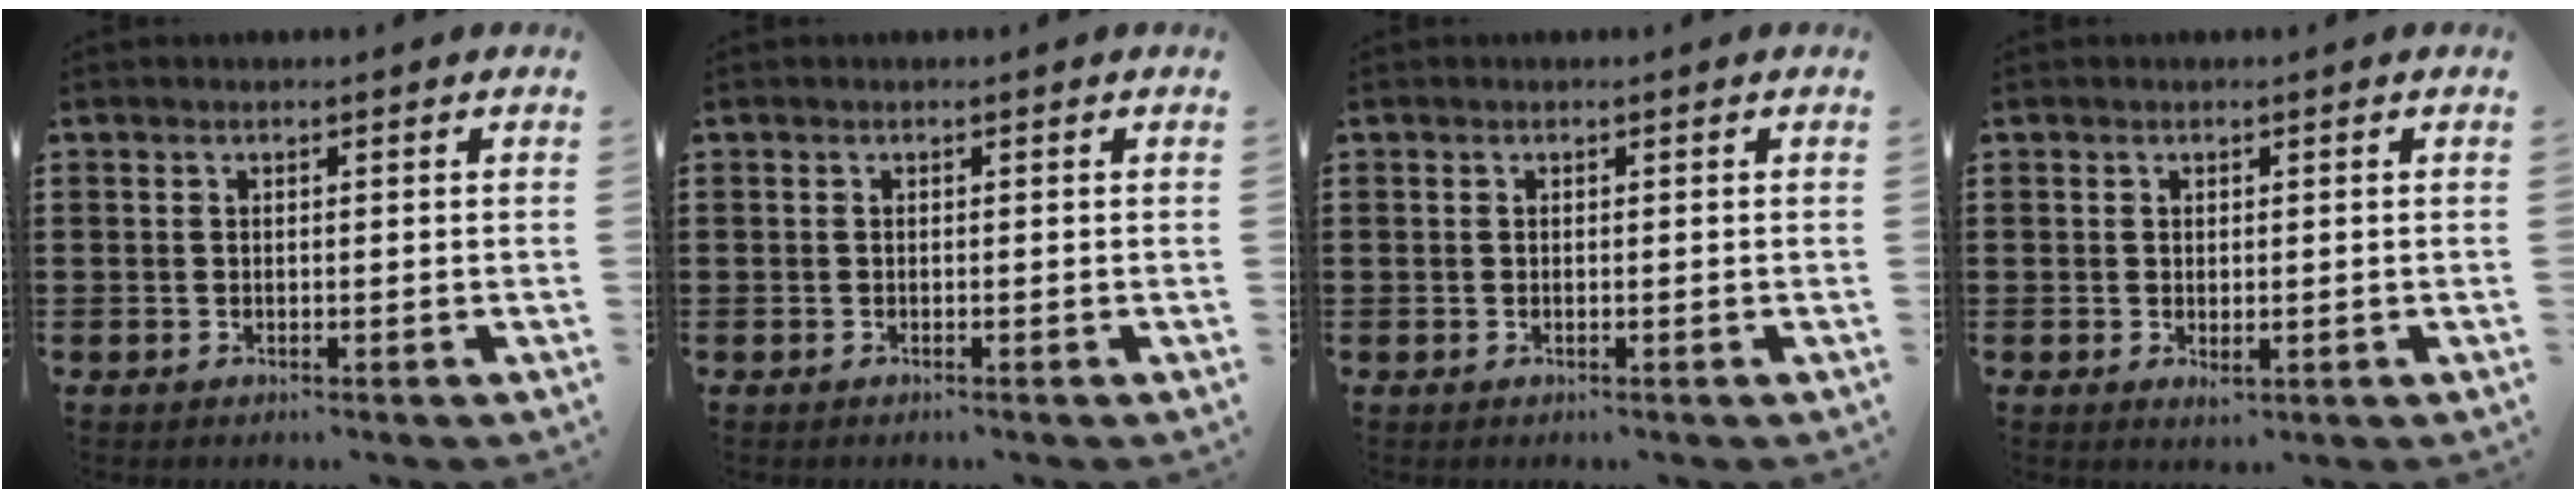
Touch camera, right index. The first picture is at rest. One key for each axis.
{"total": 0.0}
{"total": 0.0}
{"total": 1.2, "fx": 0.0, "fy": 0.7, "fz": 1.0, "tx": -0.019, "ty": 0.000, "tz": 0.001}